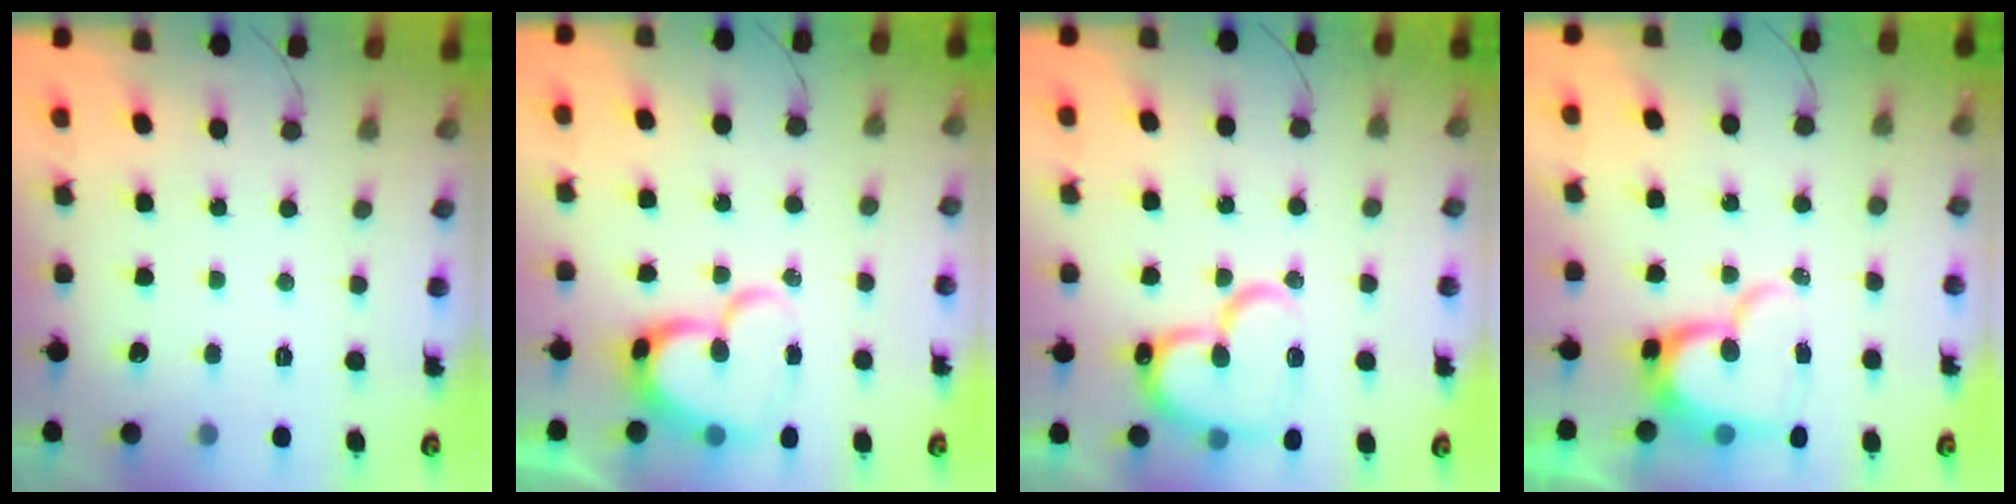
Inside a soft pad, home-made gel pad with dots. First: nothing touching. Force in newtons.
{"total": 16.2, "press": 16.1, "slide": 1.4}
{"total": 18.4, "press": 18.3, "slide": 1.8}
{"total": 14.0, "press": 13.9, "slide": 1.5}